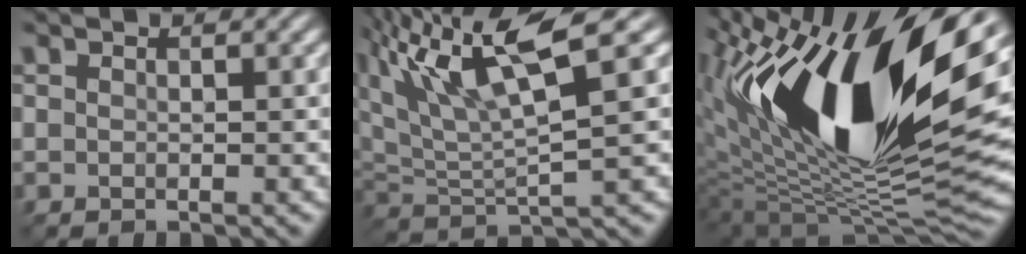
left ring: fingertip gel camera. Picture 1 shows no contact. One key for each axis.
{"total": 9.3, "fx": 5.3, "fy": 2.2, "fz": 7.4, "tx": -0.150, "ty": 0.012, "tz": 0.099}
{"total": 18.7, "fx": 5.8, "fy": 7.2, "fz": 16.2, "tx": -0.275, "ty": -0.002, "tz": 0.096}